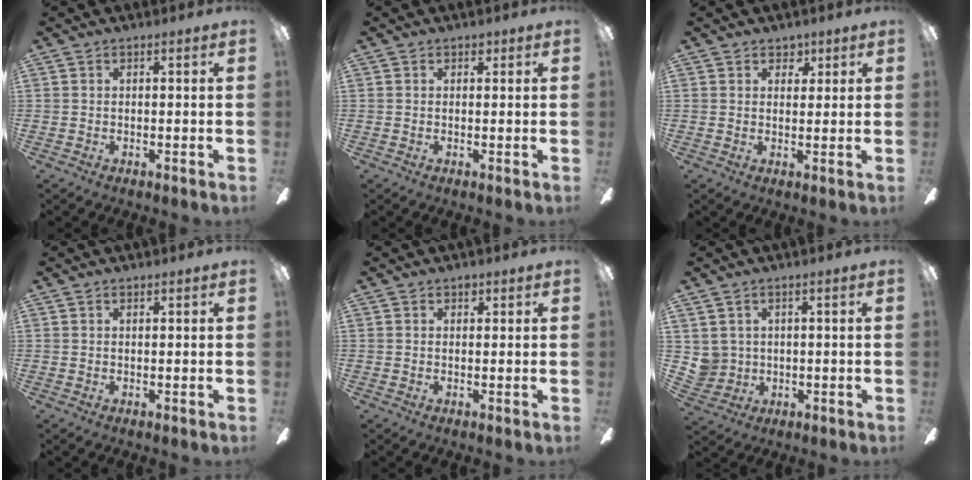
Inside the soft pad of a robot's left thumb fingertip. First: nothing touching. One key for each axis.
{"total": 1.1, "fx": 0.7, "fy": 0.8, "fz": 0.3, "tx": 0.002, "ty": 0.000, "tz": 0.011}
{"total": 3.3, "fx": 2.2, "fy": 2.2, "fz": 1.0, "tx": -0.001, "ty": -0.007, "tz": 0.036}
{"total": 0.7, "fx": 0.6, "fy": 0.3, "fz": 0.3, "tx": -0.007, "ty": 0.001, "tz": 0.010}
{"total": 1.4, "fx": 0.9, "fy": 0.9, "fz": 0.4, "tx": -0.001, "ty": -0.002, "tz": 0.015}
{"total": 4.1, "fx": 1.8, "fy": 3.7, "fz": 0.2, "tx": -0.021, "ty": 0.002, "tz": 0.038}